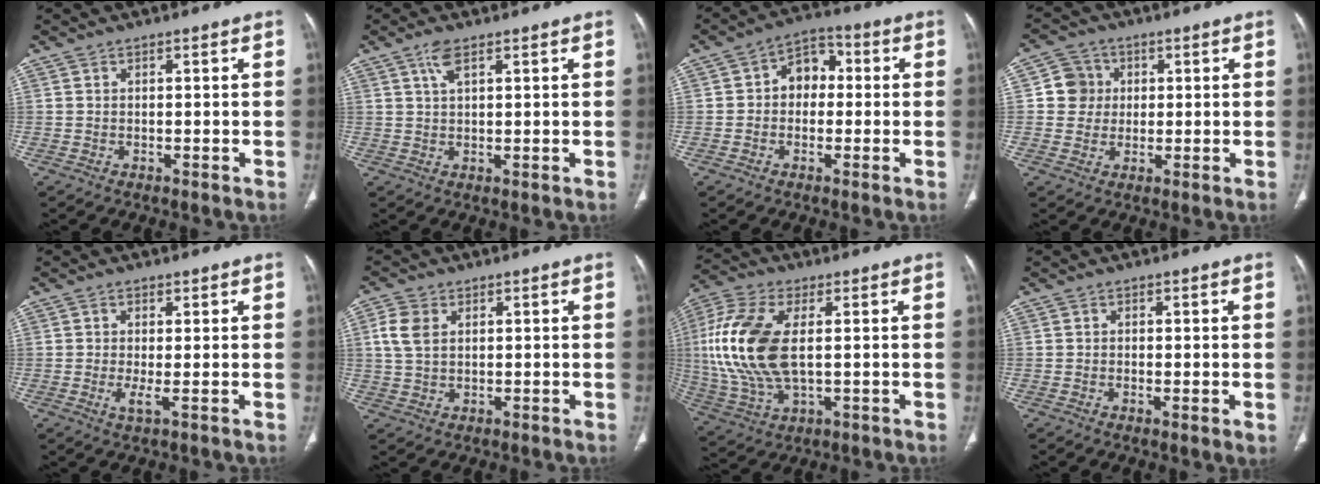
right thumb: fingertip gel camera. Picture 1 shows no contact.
{"total": 3.5, "force": [1.9, 1.2, 2.6], "torque": [-0.055, -0.002, 0.041]}
{"total": 7.0, "force": [0.1, 5.4, 4.5], "torque": [-0.038, 0.026, -0.010]}
{"total": 5.8, "force": [0.8, 5.6, 1.1], "torque": [0.011, 0.006, 0.009]}
{"total": 1.2, "force": [0.0, 0.3, 1.2], "torque": [-0.021, -0.001, -0.002]}
{"total": 5.6, "force": [1.6, 3.8, 3.8], "torque": [-0.082, 0.003, 0.032]}
{"total": 17.6, "force": [1.8, 9.0, 15.0], "torque": [-0.344, -0.001, 0.038]}
{"total": 2.2, "force": [-0.2, 0.7, 2.0], "torque": [-0.038, -0.007, -0.006]}